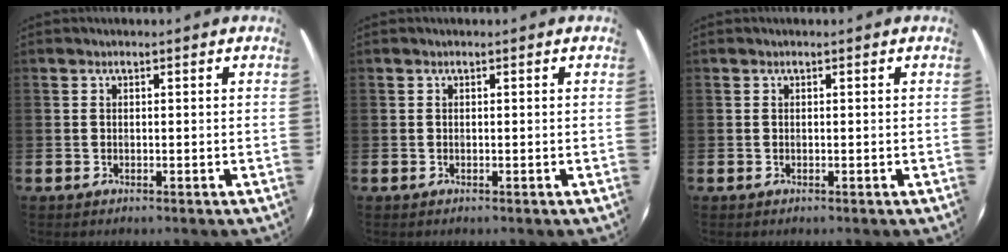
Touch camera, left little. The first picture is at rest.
{"total": 0.0}
{"total": 0.0}